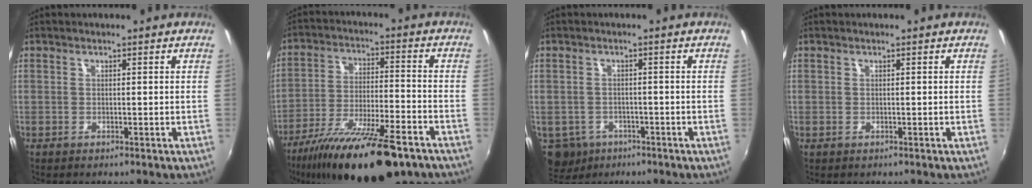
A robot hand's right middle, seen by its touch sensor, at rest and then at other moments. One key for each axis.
{"total": 22.3, "fx": -16.2, "fy": 5.2, "fz": 14.5, "tx": -0.264, "ty": -0.048, "tz": -0.255}
{"total": 7.3, "fx": -3.7, "fy": 5.7, "fz": 2.6, "tx": -0.073, "ty": -0.015, "tz": -0.050}
{"total": 0.7, "fx": 0.1, "fy": -0.2, "fz": -0.7, "tx": 0.012, "ty": 0.001, "tz": 0.001}